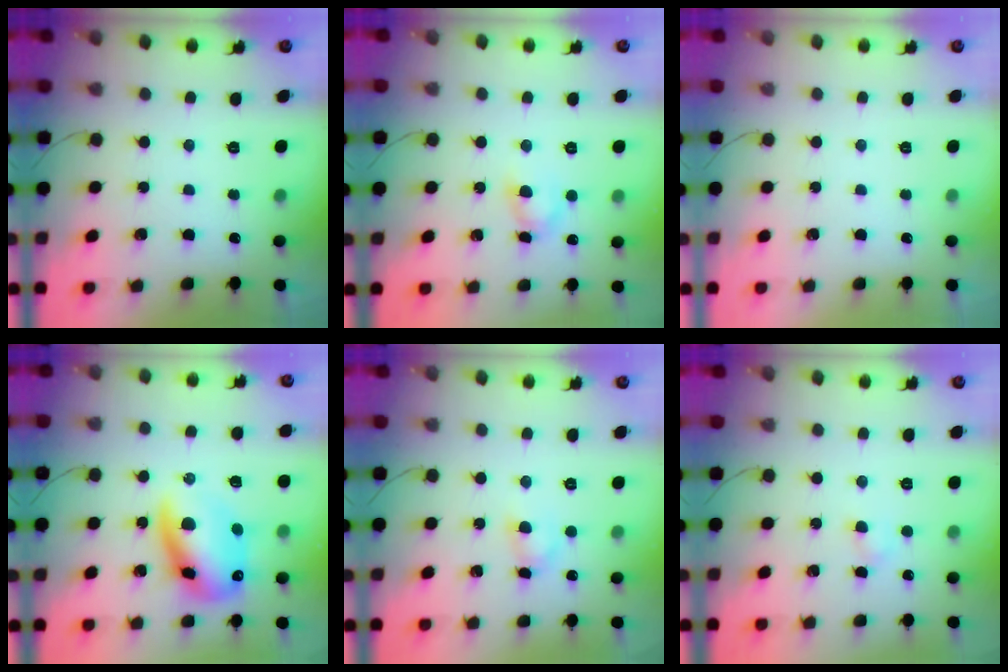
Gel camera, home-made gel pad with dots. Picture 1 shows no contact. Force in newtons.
{"total": 3.3, "press": 3.1, "slide": 1.2}
{"total": 0.0}
{"total": 15.2, "press": 14.8, "slide": 3.4}
{"total": 3.4, "press": 3.2, "slide": 1.1}
{"total": 2.6, "press": 2.3, "slide": 1.0}